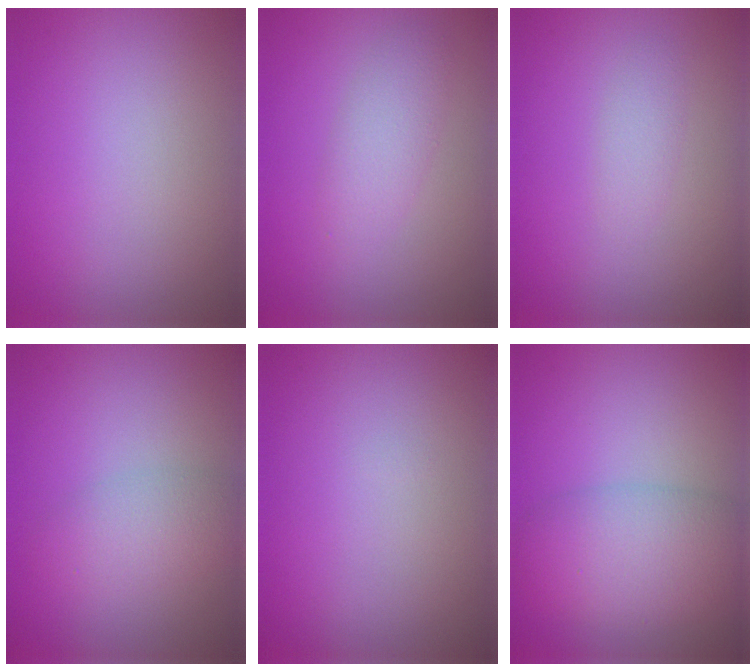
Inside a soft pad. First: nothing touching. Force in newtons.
{"total": 2.4, "press": 2.4, "slide": 0.1}
{"total": 1.2, "press": 1.2, "slide": 0.0}
{"total": 2.8, "press": 2.8, "slide": 0.1}
{"total": 0.0}
{"total": 6.0, "press": 6.0, "slide": 0.2}